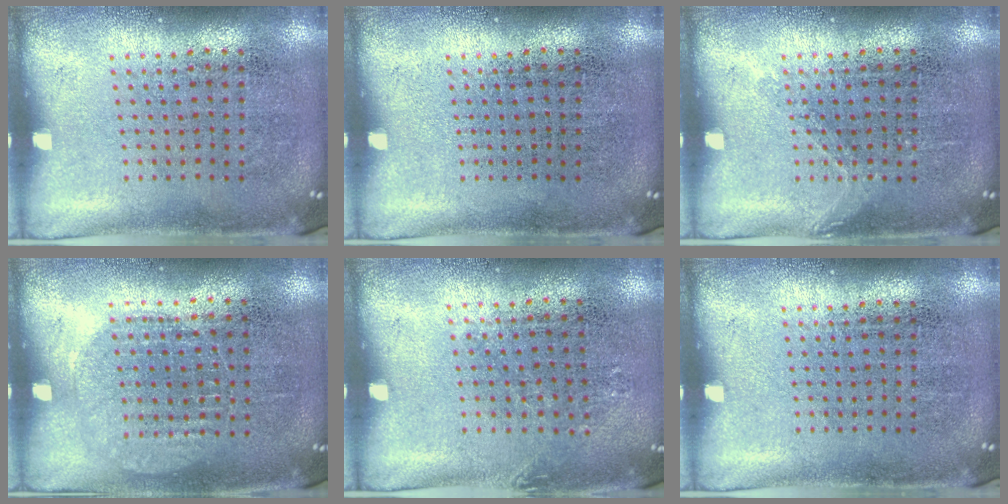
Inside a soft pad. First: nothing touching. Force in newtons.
{"total": 0.0}
{"total": 0.9, "press": 0.8, "slide": 0.3}
{"total": 1.0, "press": 0.9, "slide": 0.3}
{"total": 0.8, "press": 0.8, "slide": 0.1}
{"total": 0.0}